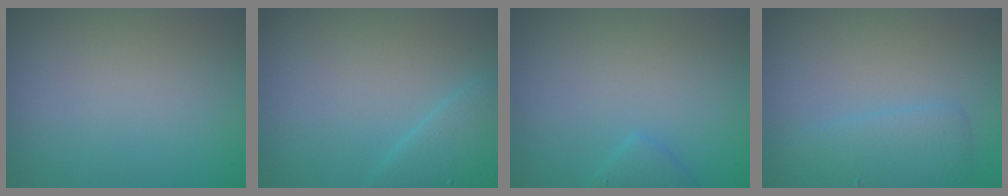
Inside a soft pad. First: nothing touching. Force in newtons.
{"total": 2.6, "press": 2.6, "slide": 0.2}
{"total": 1.3, "press": 1.3, "slide": 0.1}
{"total": 2.6, "press": 2.6, "slide": 0.1}